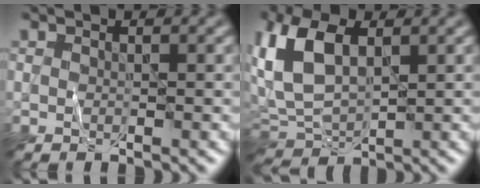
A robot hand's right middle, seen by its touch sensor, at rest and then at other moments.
{"total": 7.4, "force": [2.0, 4.4, 5.6], "torque": [-0.132, 0.010, 0.030]}